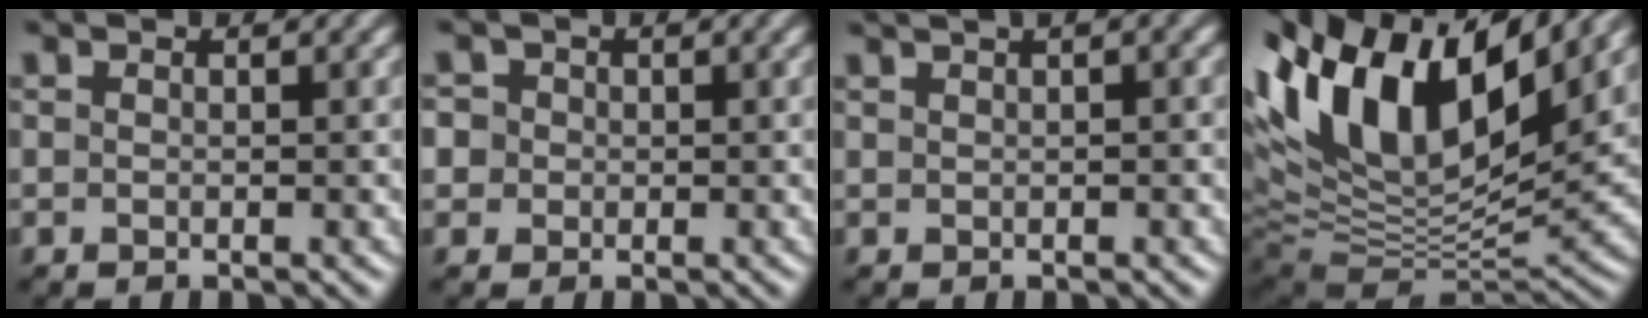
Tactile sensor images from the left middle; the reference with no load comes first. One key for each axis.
{"total": 4.3, "fx": 0.6, "fy": 4.1, "fz": 1.3, "tx": -0.032, "ty": 0.029, "tz": -0.011}
{"total": 4.6, "fx": 2.5, "fy": 1.9, "fz": 3.4, "tx": -0.045, "ty": 0.025, "tz": 0.032}
{"total": 13.7, "fx": 5.7, "fy": 6.0, "fz": 11.0, "tx": -0.211, "ty": 0.016, "tz": 0.097}